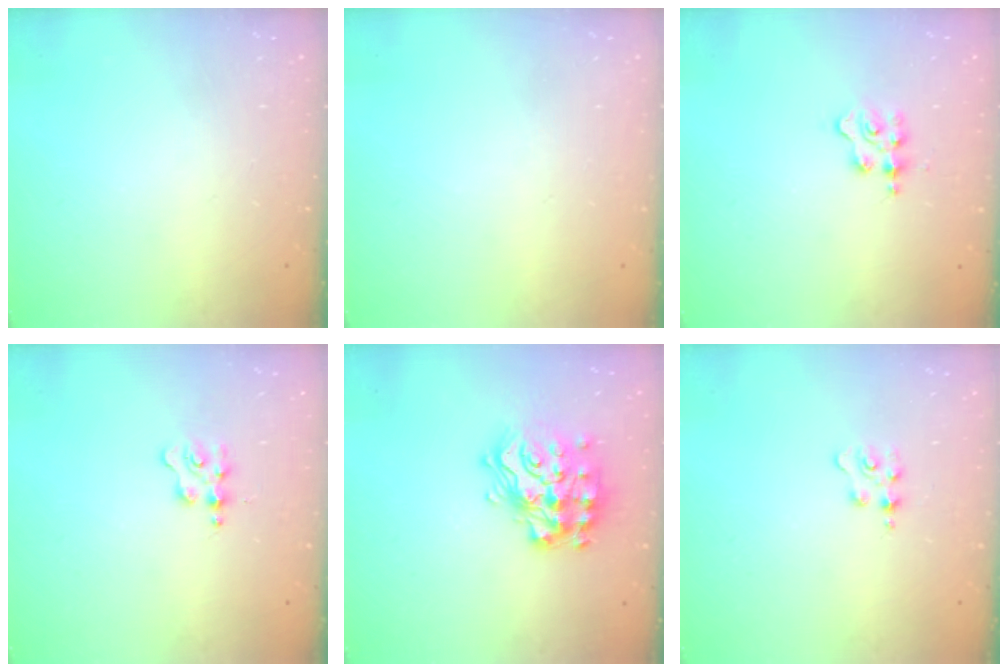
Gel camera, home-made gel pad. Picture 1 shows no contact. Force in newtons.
{"total": 0.8, "press": 0.7, "slide": 0.3}
{"total": 2.3, "press": 2.3, "slide": 0.3}
{"total": 1.4, "press": 1.3, "slide": 0.3}
{"total": 17.7, "press": 17.7, "slide": 1.2}
{"total": 1.8, "press": 1.8, "slide": 0.3}